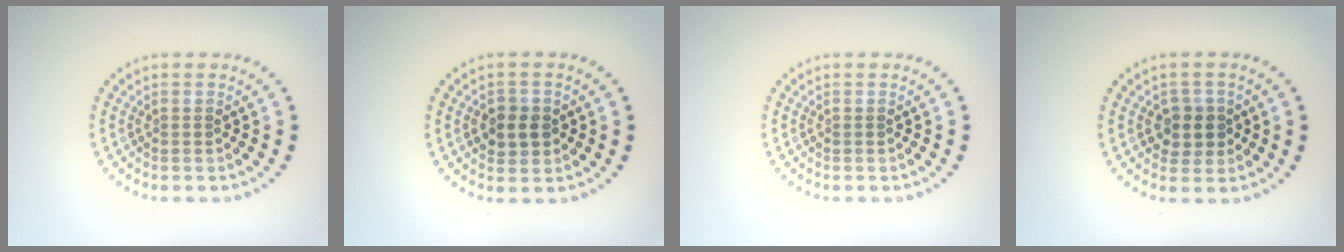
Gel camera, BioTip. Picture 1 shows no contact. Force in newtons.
{"total": 2.5, "press": 2.5, "slide": 0.5}
{"total": 0.0}
{"total": 2.5, "press": 2.4, "slide": 0.9}